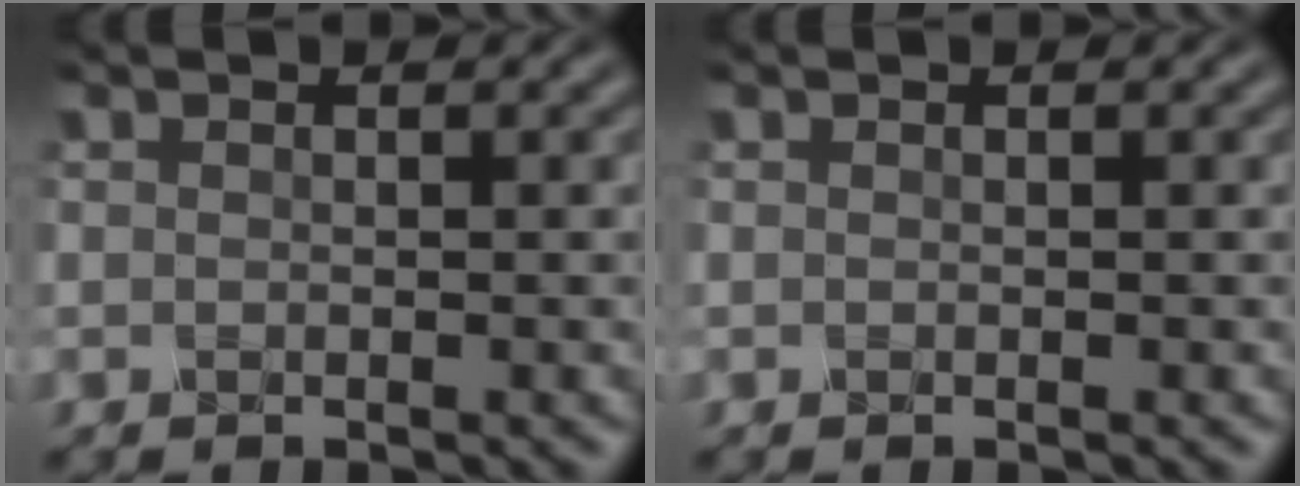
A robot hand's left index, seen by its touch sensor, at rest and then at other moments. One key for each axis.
{"total": 0.0}